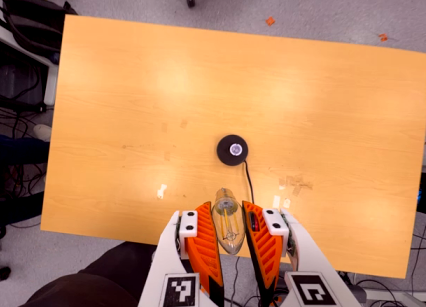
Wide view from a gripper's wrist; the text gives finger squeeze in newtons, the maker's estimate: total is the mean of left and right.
{"total": 13.5, "left": 15.1, "right": 11.9}